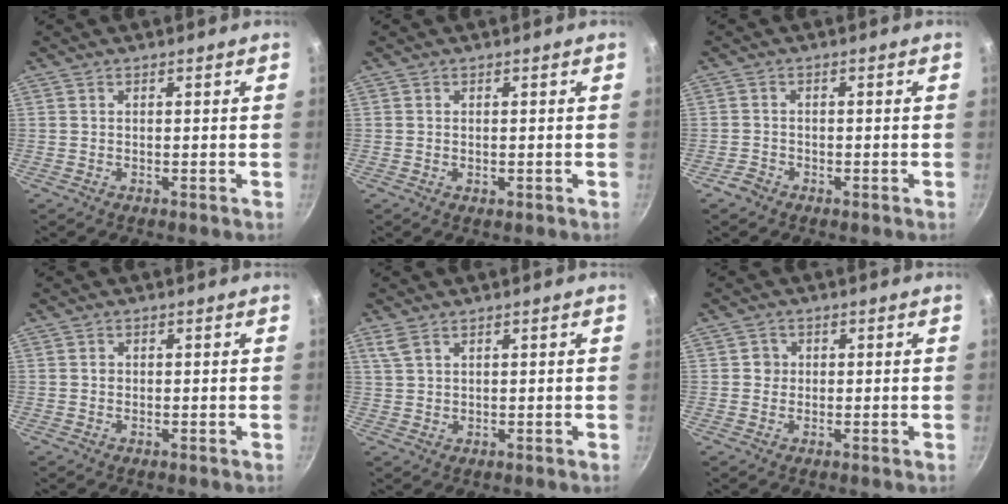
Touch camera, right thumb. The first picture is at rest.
{"total": 0.9, "force": [-0.2, 0.6, 0.7], "torque": [-0.011, 0.000, -0.003]}
{"total": 2.0, "force": [-1.4, 1.3, 0.4], "torque": [-0.005, 0.016, -0.026]}
{"total": 0.7, "force": [0.0, 0.6, 0.2], "torque": [-0.003, 0.004, 0.000]}
{"total": 3.0, "force": [1.8, 1.5, 1.8], "torque": [-0.036, -0.003, 0.042]}
{"total": 2.1, "force": [0.1, 2.0, 0.4], "torque": [0.004, 0.005, -0.001]}